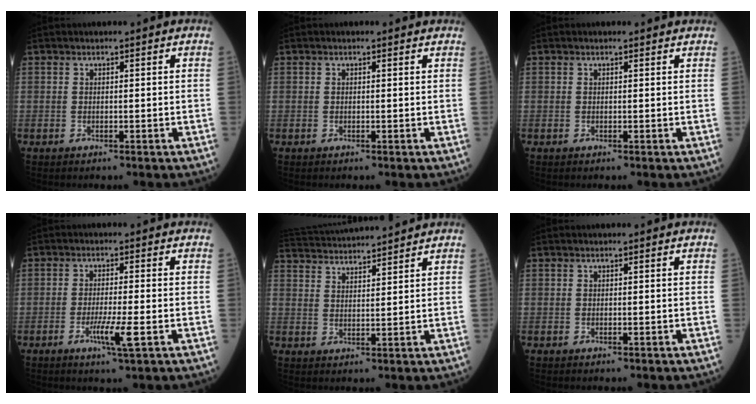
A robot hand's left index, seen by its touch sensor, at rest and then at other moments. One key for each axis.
{"total": 0.0}
{"total": 0.7, "fx": 0.7, "fy": 0.2, "fz": 0.0, "tx": -0.012, "ty": 0.002, "tz": 0.005}
{"total": 4.7, "fx": -1.9, "fy": -0.2, "fz": 4.3, "tx": -0.084, "ty": -0.011, "tz": -0.033}
{"total": 12.6, "fx": 12.0, "fy": 0.5, "fz": 3.7, "tx": -0.083, "ty": 0.036, "tz": 0.190}
{"total": 0.0}